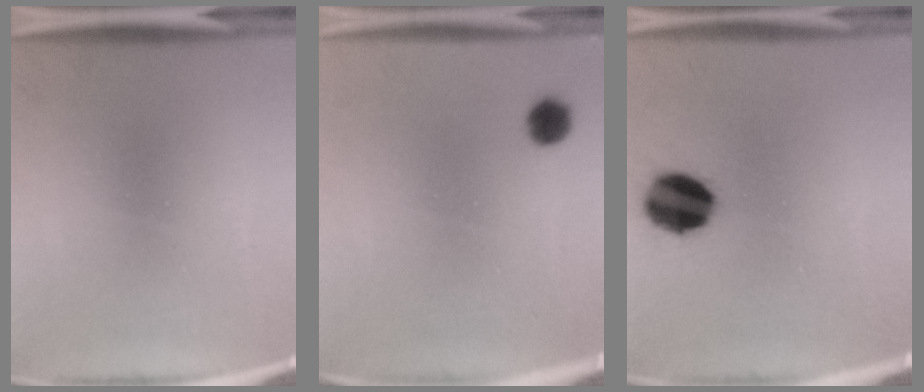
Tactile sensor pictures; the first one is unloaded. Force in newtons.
{"total": 3.5}
{"total": 13.0}